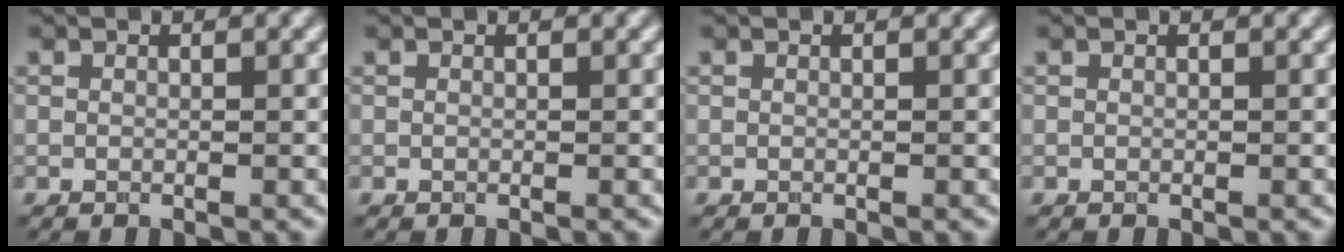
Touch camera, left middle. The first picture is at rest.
{"total": 0.0}
{"total": 0.0}
{"total": 0.0}